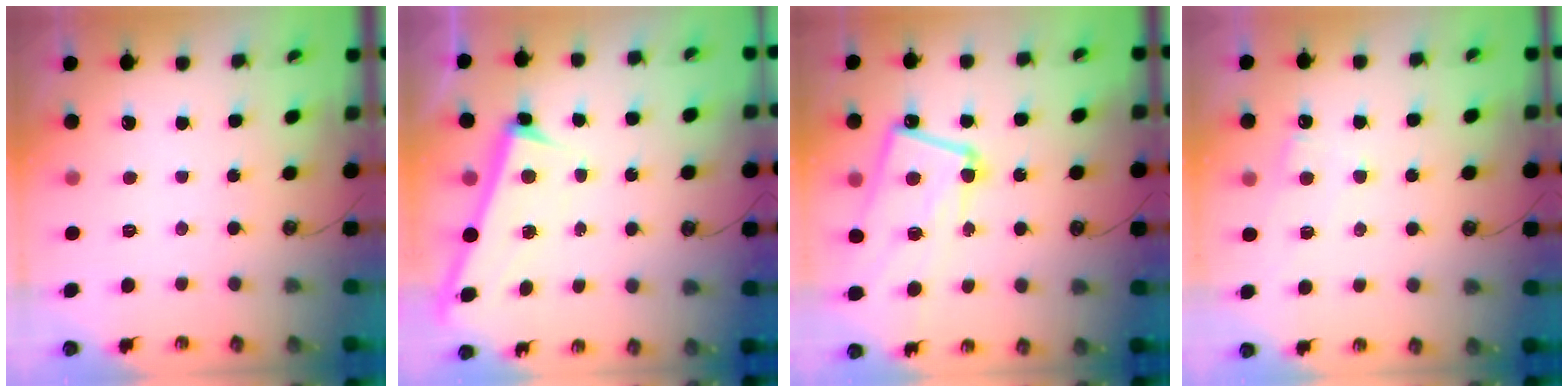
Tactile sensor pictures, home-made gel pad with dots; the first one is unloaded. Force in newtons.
{"total": 2.8, "press": 2.7, "slide": 0.4}
{"total": 15.2, "press": 15.1, "slide": 2.0}
{"total": 1.1, "press": 0.9, "slide": 0.5}